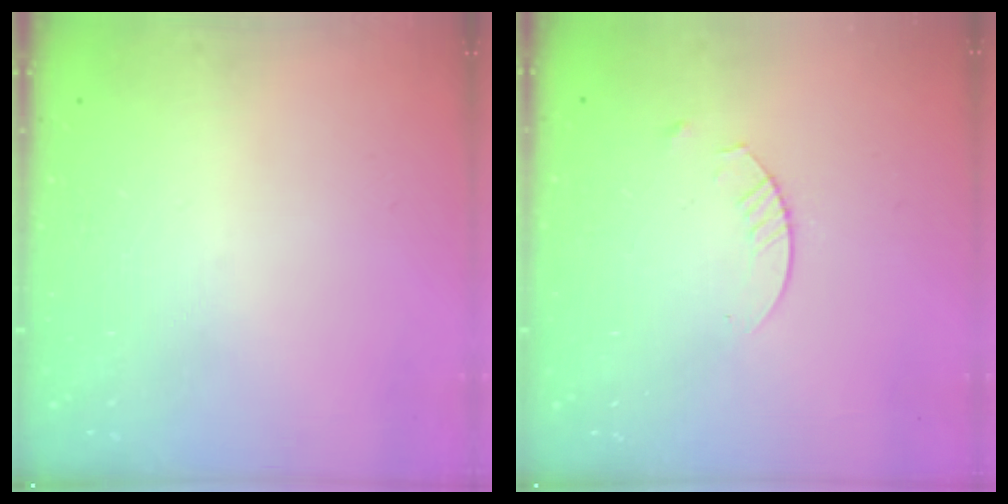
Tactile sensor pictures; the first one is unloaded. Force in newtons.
{"total": 2.4, "press": 2.4, "slide": 0.3}